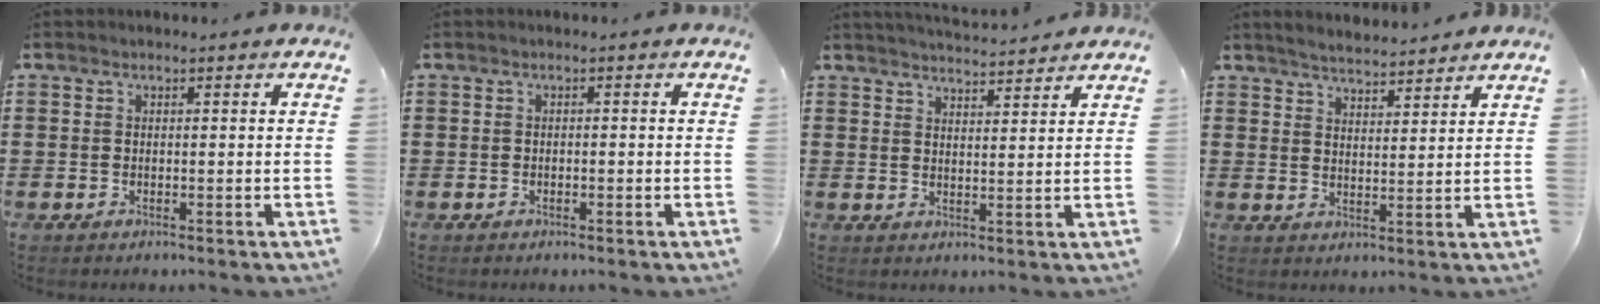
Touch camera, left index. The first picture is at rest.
{"total": 0.6, "force": [-0.5, 0.2, 0.2], "torque": [-0.008, -0.002, -0.010]}
{"total": 3.2, "force": [3.2, -0.1, 0.3], "torque": [-0.015, -0.014, 0.057]}
{"total": 3.8, "force": [3.7, 0.0, 0.4], "torque": [-0.018, -0.012, 0.068]}